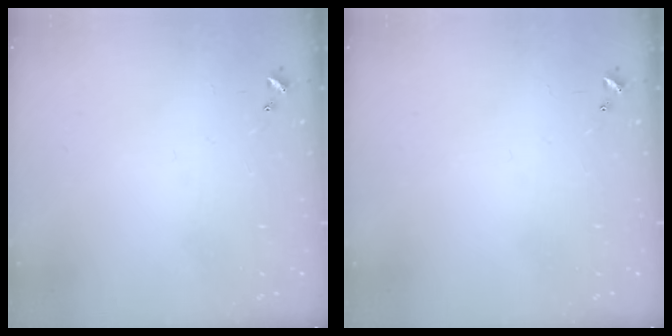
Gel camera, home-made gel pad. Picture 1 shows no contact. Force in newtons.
{"total": 0.0}